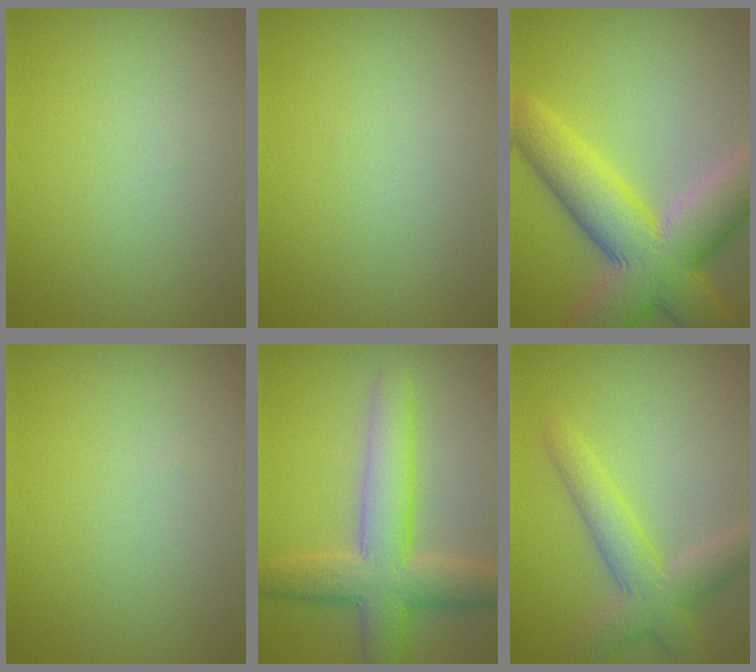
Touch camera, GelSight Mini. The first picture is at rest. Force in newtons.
{"total": 0.0}
{"total": 10.8, "press": 10.8, "slide": 0.7}
{"total": 0.0}
{"total": 6.7, "press": 6.7, "slide": 0.2}
{"total": 4.6, "press": 4.6, "slide": 0.2}